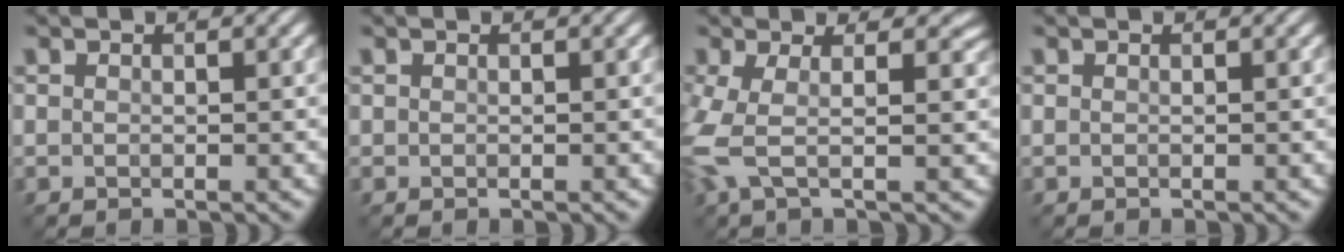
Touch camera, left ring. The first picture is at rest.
{"total": 0.0}
{"total": 5.6, "force": [0.1, 2.3, 5.1], "torque": [-0.122, -0.009, -0.008]}
{"total": 0.0}